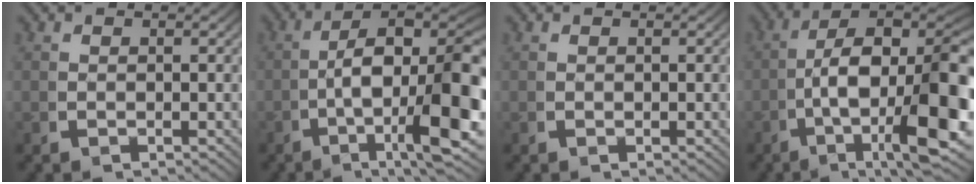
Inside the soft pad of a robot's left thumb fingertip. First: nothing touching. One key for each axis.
{"total": 15.0, "fx": -1.3, "fy": 8.1, "fz": 12.6, "tx": -0.200, "ty": -0.064, "tz": -0.004}
{"total": 0.0}
{"total": 16.8, "fx": -1.7, "fy": 9.2, "fz": 13.9, "tx": -0.230, "ty": -0.076, "tz": -0.004}